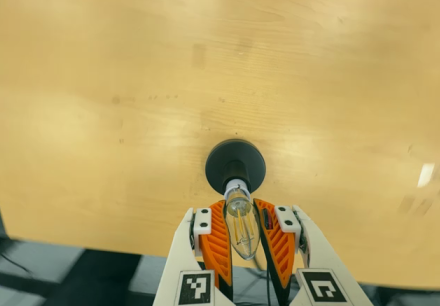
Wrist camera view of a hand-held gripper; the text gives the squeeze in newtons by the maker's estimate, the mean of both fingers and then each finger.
{"total": 21.9, "left": 21.1, "right": 22.7}